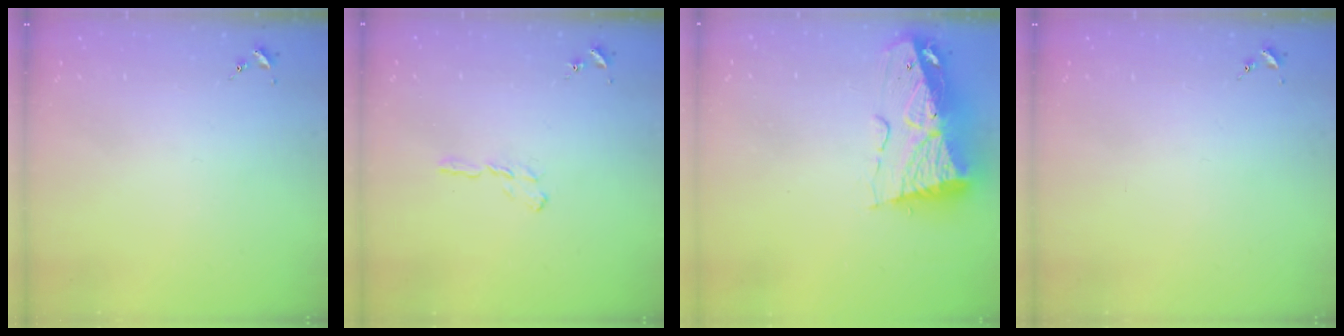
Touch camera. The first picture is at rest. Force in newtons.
{"total": 4.9, "press": 4.8, "slide": 0.9}
{"total": 13.4, "press": 13.3, "slide": 1.5}
{"total": 0.0}